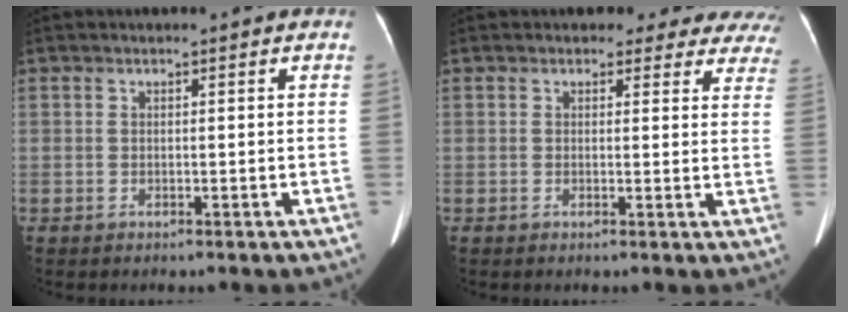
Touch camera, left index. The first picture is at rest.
{"total": 12.6, "force": [11.6, 4.8, 1.2], "torque": [0.034, -0.032, 0.088]}